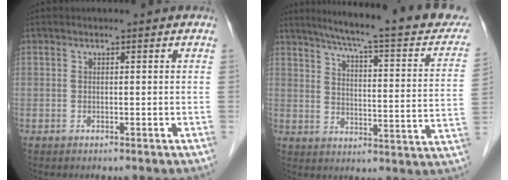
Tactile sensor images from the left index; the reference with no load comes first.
{"total": 22.2, "force": [18.7, 1.7, 11.7], "torque": [-0.159, -0.030, 0.229]}